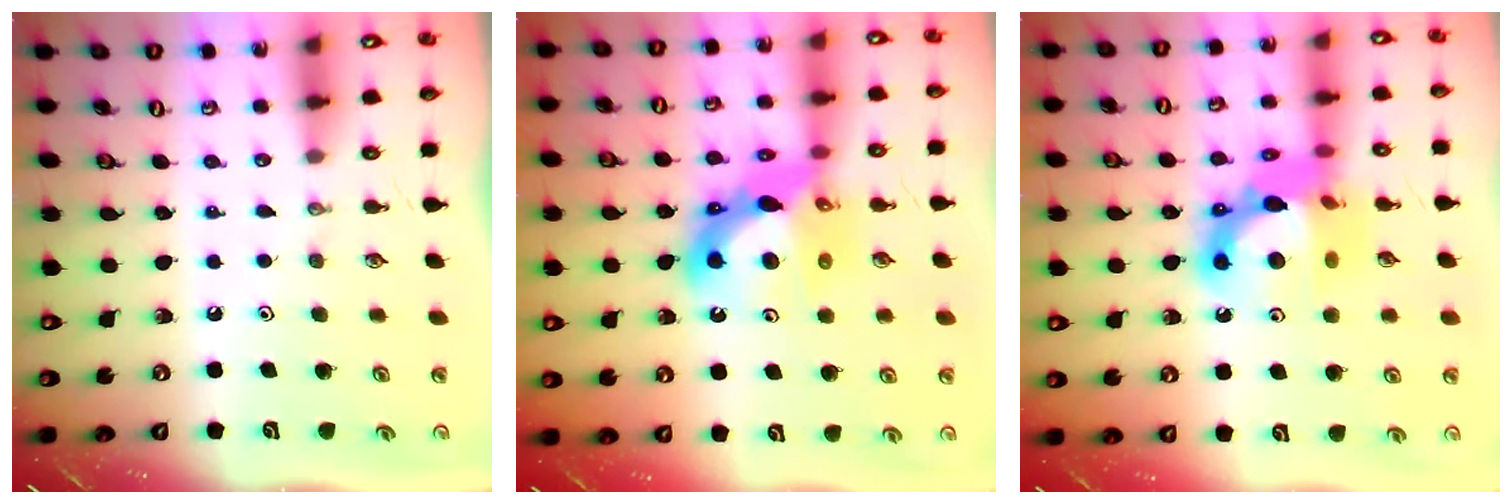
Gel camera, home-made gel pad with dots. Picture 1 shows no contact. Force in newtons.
{"total": 13.9, "press": 13.8, "slide": 1.5}
{"total": 16.1, "press": 16.1, "slide": 1.5}